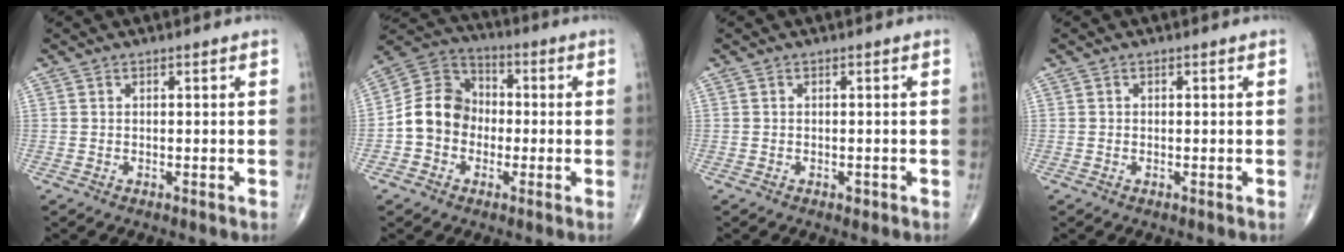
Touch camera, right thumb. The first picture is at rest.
{"total": 10.6, "force": [-1.9, 9.1, 5.2], "torque": [-0.075, 0.039, -0.048]}
{"total": 0.7, "force": [-0.3, 0.5, 0.4], "torque": [-0.001, 0.001, -0.004]}
{"total": 0.0}